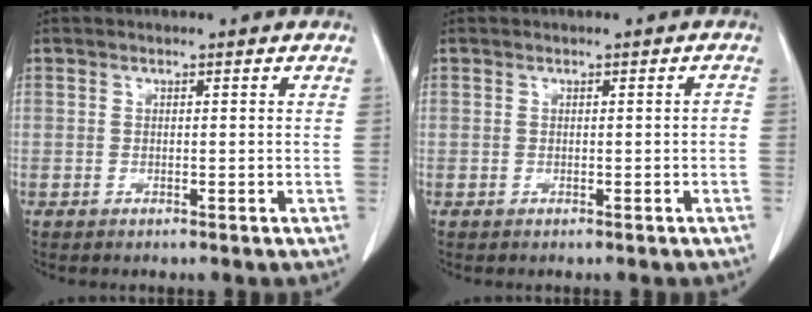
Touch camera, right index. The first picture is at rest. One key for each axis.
{"total": 0.5, "fx": -0.2, "fy": 0.2, "fz": 0.5, "tx": -0.005, "ty": 0.001, "tz": -0.002}